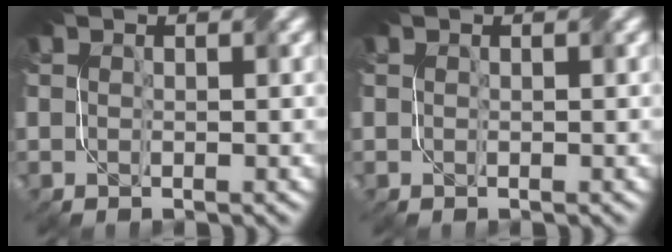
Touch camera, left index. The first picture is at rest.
{"total": 0.0}